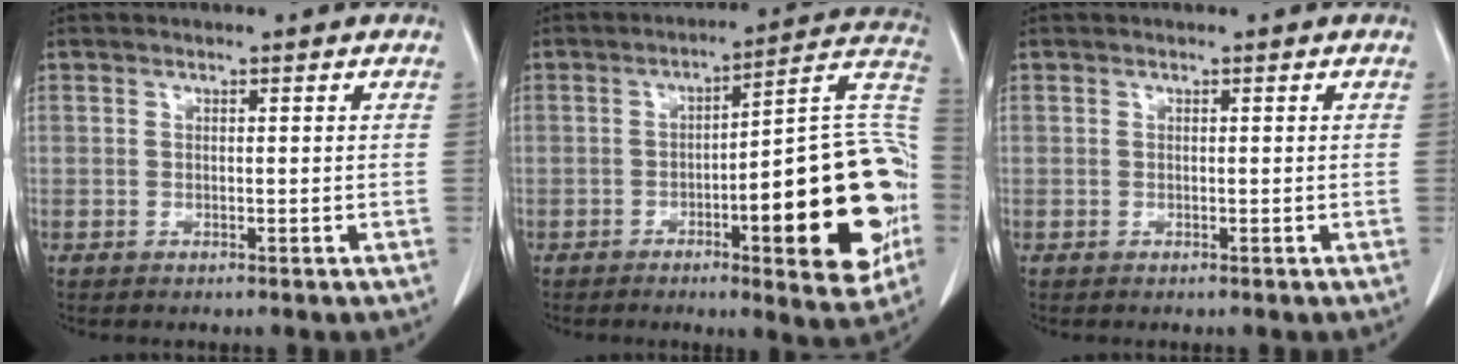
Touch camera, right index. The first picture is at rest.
{"total": 21.7, "force": [-5.0, 3.7, 20.8], "torque": [-0.208, 0.027, -0.059]}
{"total": 0.0}